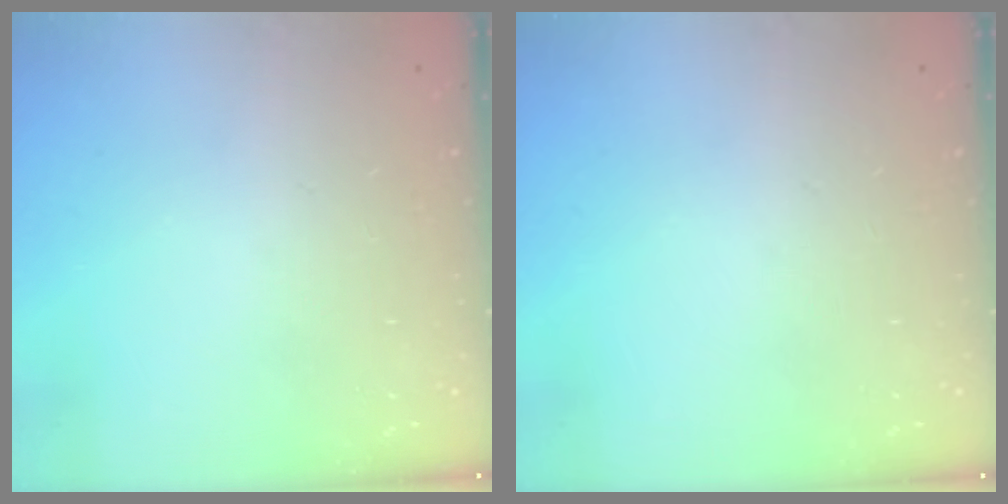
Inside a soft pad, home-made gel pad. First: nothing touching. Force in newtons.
{"total": 0.0}